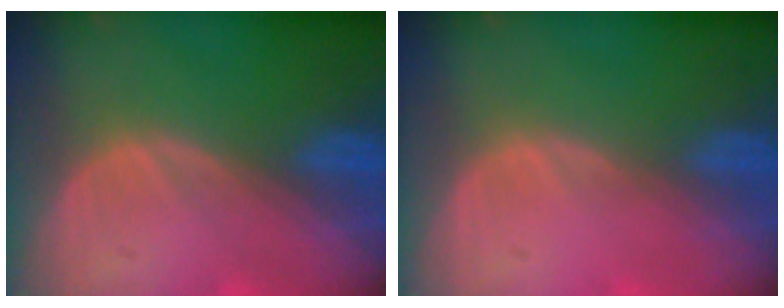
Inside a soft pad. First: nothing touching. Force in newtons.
{"total": 0.0}